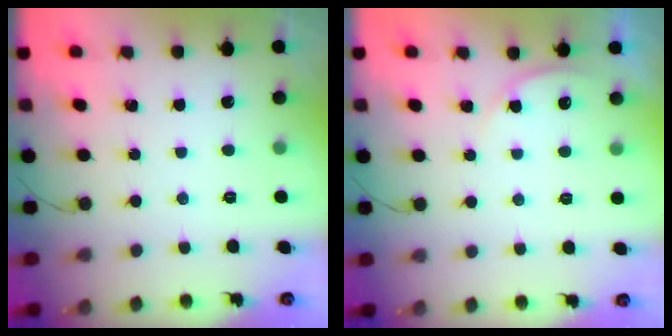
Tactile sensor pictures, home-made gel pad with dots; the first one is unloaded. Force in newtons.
{"total": 3.9, "press": 3.5, "slide": 1.8}